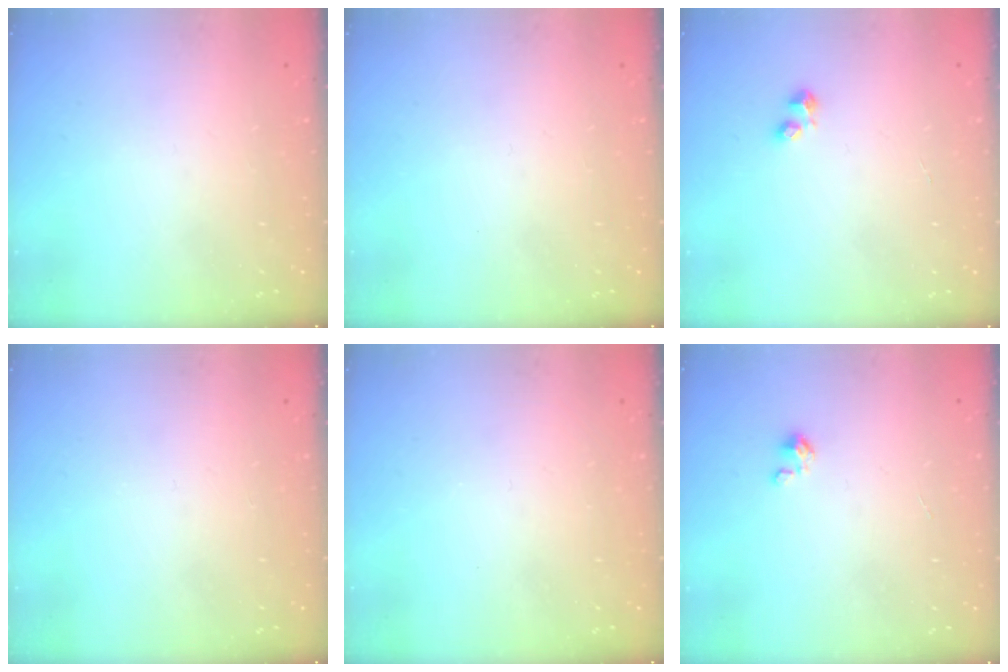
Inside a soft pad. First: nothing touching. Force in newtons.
{"total": 0.0}
{"total": 2.9, "press": 2.8, "slide": 0.6}
{"total": 0.0}
{"total": 0.0}
{"total": 0.0}